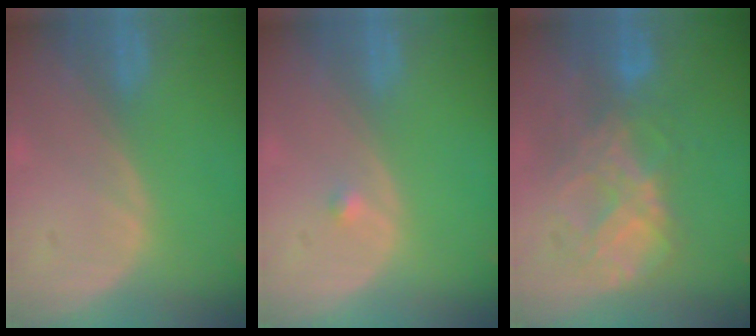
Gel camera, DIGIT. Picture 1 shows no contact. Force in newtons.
{"total": 0.8, "press": 0.6, "slide": 0.4}
{"total": 8.6, "press": 7.5, "slide": 4.1}